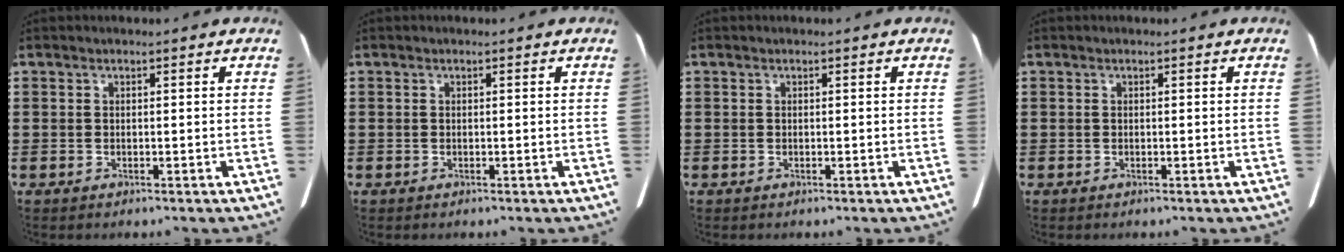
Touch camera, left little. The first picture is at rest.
{"total": 0.0}
{"total": 0.0}
{"total": 0.0}